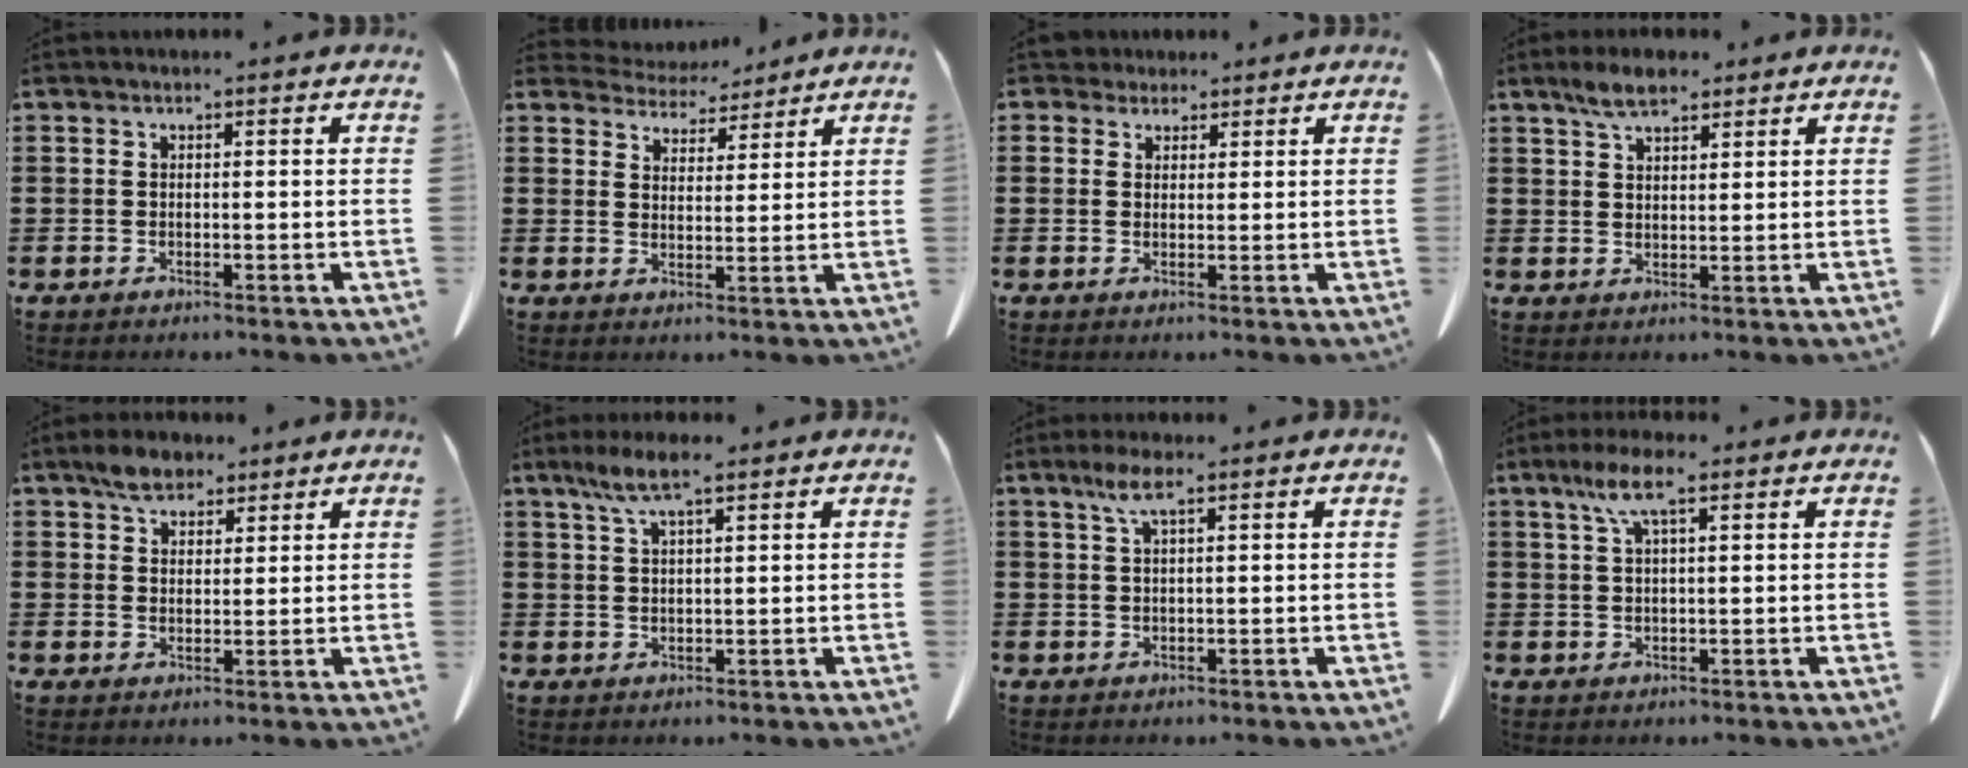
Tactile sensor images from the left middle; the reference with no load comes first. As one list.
[{"total": 4.5, "force": [4.3, 1.3, 0.3], "torque": [-0.025, -0.017, 0.077]}, {"total": 2.8, "force": [2.3, 1.5, 0.4], "torque": [-0.008, 0.004, 0.043]}, {"total": 4.8, "force": [3.5, 1.6, 2.8], "torque": [-0.062, 0.003, 0.064]}, {"total": 4.6, "force": [3.5, 2.3, 1.8], "torque": [-0.037, 0.006, 0.065]}, {"total": 5.4, "force": [3.3, 0.8, 4.1], "torque": [-0.088, 0.003, 0.058]}, {"total": 3.6, "force": [1.8, 0.6, 3.1], "torque": [-0.066, 0.005, 0.030]}, {"total": 5.8, "force": [3.0, 1.1, 4.8], "torque": [-0.101, 0.007, 0.052]}]